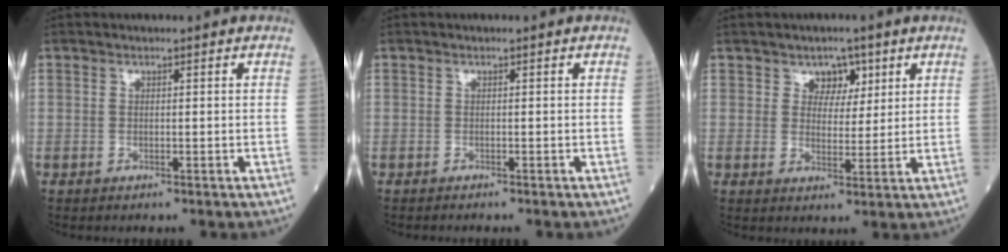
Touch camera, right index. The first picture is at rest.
{"total": 0.9, "force": [-0.8, 0.0, 0.4], "torque": [-0.005, -0.001, -0.011]}
{"total": 3.9, "force": [2.2, 2.8, 1.6], "torque": [-0.013, 0.004, 0.032]}